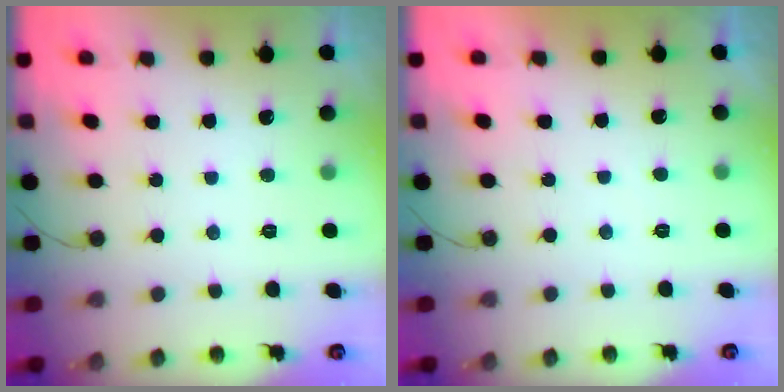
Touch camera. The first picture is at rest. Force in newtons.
{"total": 0.8, "press": 0.7, "slide": 0.5}